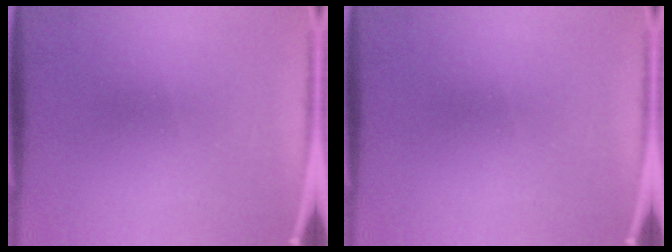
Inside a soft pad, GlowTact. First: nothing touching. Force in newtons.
{"total": 0.0}